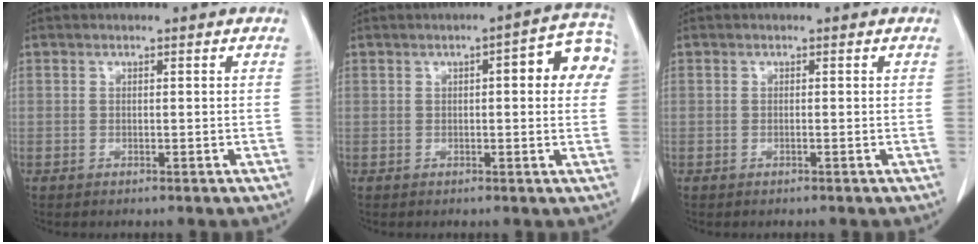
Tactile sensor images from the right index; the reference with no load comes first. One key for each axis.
{"total": 8.1, "fx": 1.6, "fy": 2.0, "fz": 7.7, "tx": -0.090, "ty": 0.026, "tz": 0.012}
{"total": 0.0}